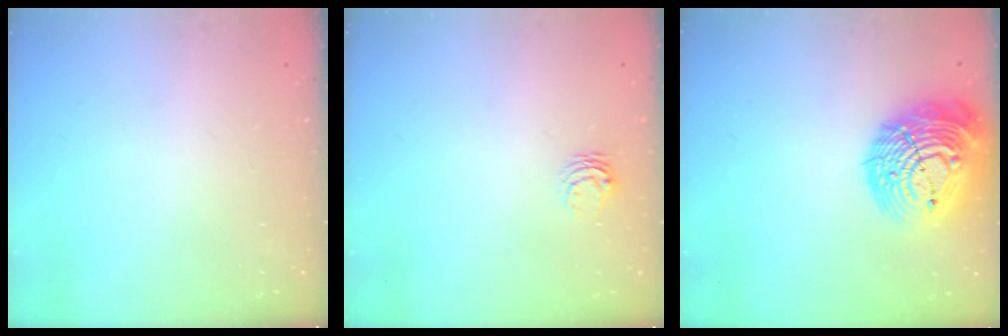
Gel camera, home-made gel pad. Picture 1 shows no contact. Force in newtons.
{"total": 3.7, "press": 3.7, "slide": 0.2}
{"total": 21.6, "press": 21.5, "slide": 2.6}